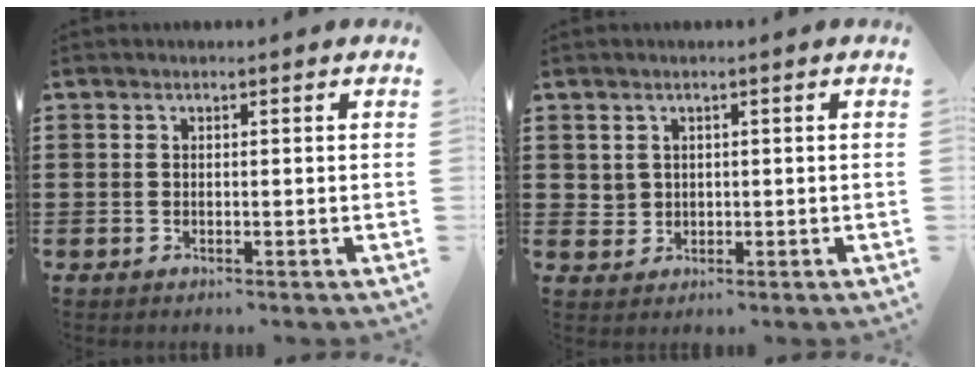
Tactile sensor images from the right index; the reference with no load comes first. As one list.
[{"total": 1.8, "force": [0.7, 1.6, 0.3], "torque": [-0.012, 0.008, 0.013]}]